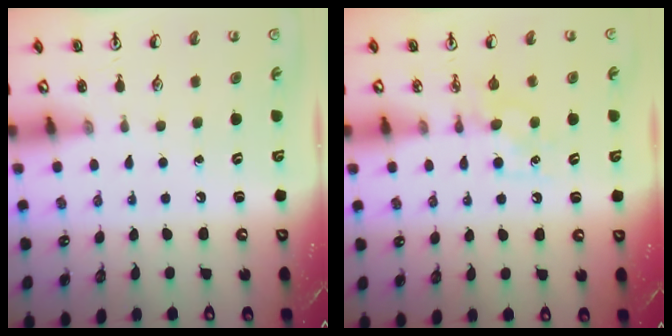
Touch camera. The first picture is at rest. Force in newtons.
{"total": 5.5, "press": 5.4, "slide": 0.8}